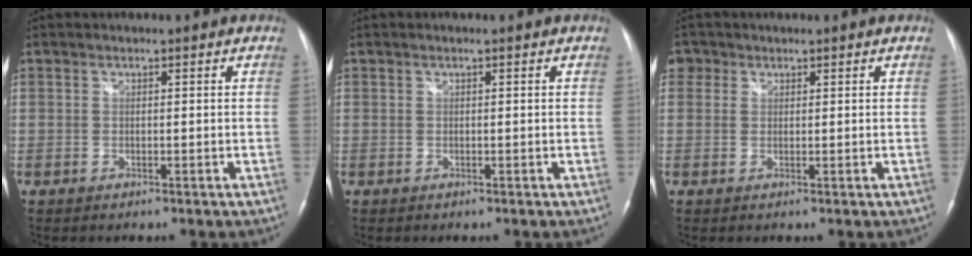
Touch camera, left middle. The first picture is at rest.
{"total": 0.0}
{"total": 2.2, "force": [1.2, 1.9, 0.2], "torque": [0.005, 0.006, 0.017]}